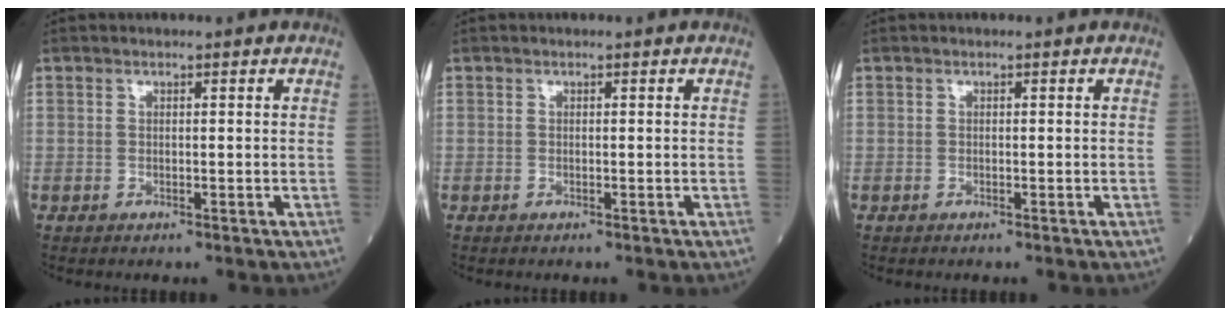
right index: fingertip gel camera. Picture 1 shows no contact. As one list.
[{"total": 0.0}, {"total": 0.0}]